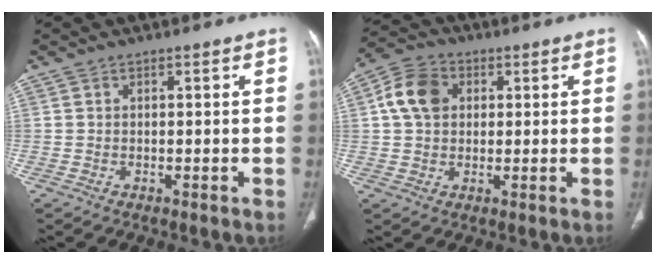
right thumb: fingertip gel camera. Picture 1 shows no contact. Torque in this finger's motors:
{"motor_torque": [-0.05, 0.08, 0.00, 0.01, 0.05]}